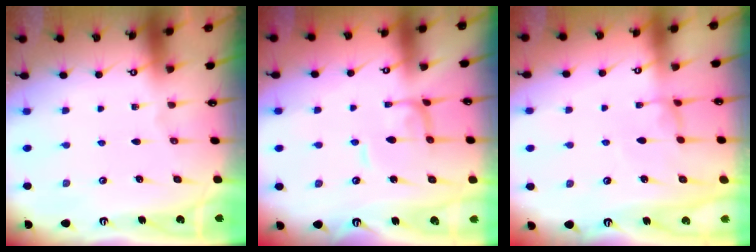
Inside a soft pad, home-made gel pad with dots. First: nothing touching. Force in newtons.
{"total": 0.7, "press": 0.7, "slide": 0.3}
{"total": 0.7, "press": 0.5, "slide": 0.5}